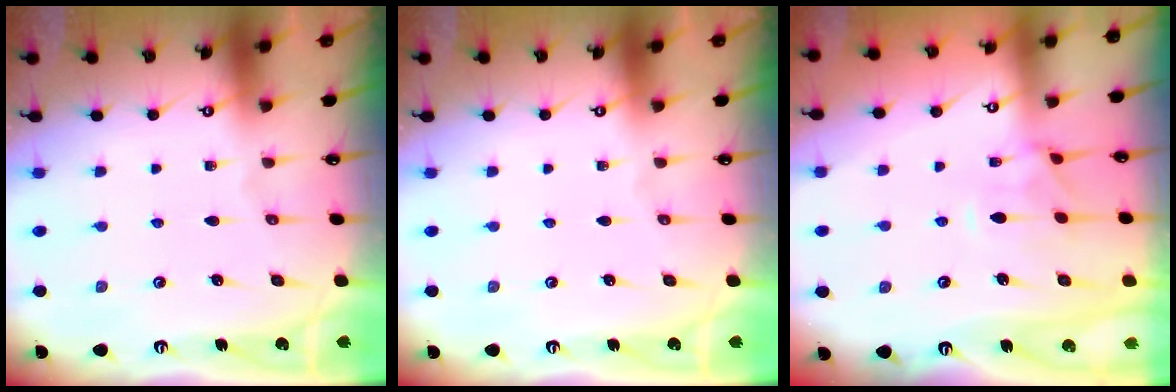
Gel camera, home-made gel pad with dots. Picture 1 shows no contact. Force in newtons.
{"total": 0.6, "press": 0.6, "slide": 0.1}
{"total": 1.9, "press": 1.7, "slide": 0.9}